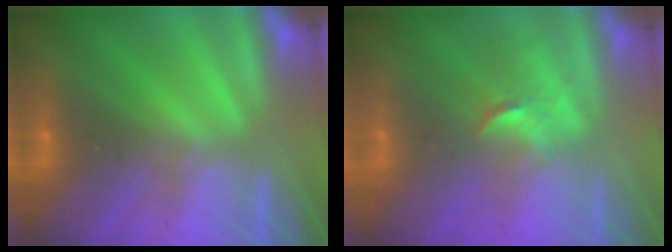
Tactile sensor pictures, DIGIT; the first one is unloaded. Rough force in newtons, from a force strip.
{"total": 2.5}